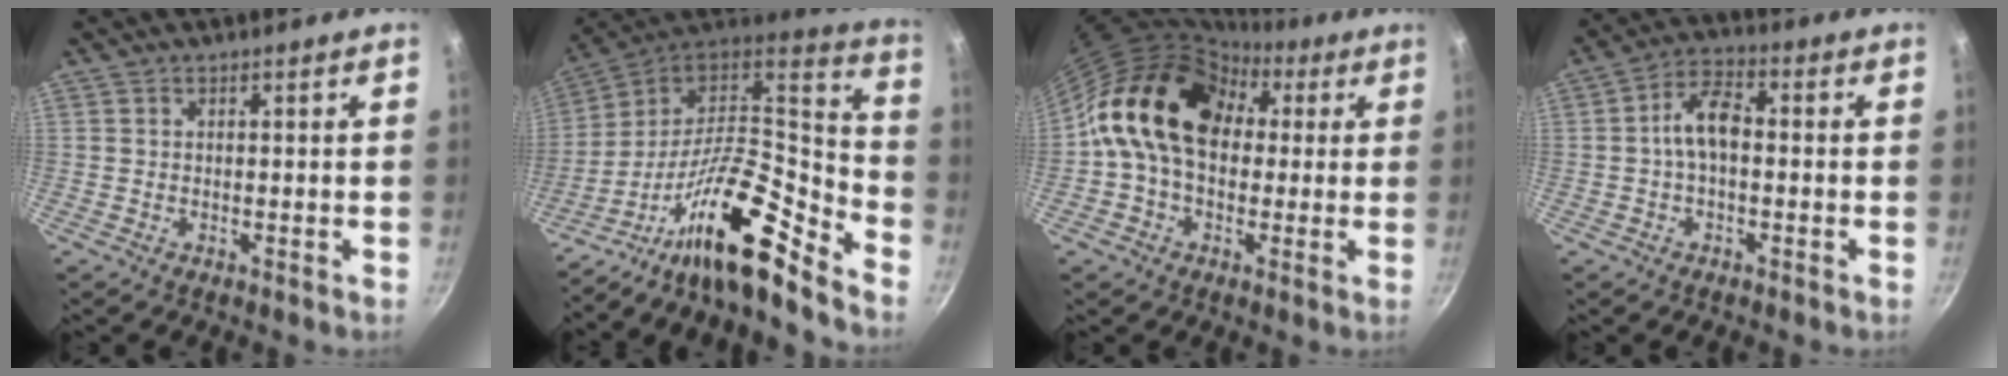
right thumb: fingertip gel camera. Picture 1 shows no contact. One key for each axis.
{"total": 22.1, "fx": -14.3, "fy": 6.5, "fz": 15.5, "tx": -0.211, "ty": 0.097, "tz": -0.270}
{"total": 17.4, "fx": 2.7, "fy": 12.6, "fz": 11.8, "tx": -0.171, "ty": 0.031, "tz": 0.027}
{"total": 7.0, "fx": -0.4, "fy": 3.8, "fz": 5.9, "tx": -0.097, "ty": 0.030, "tz": -0.015}